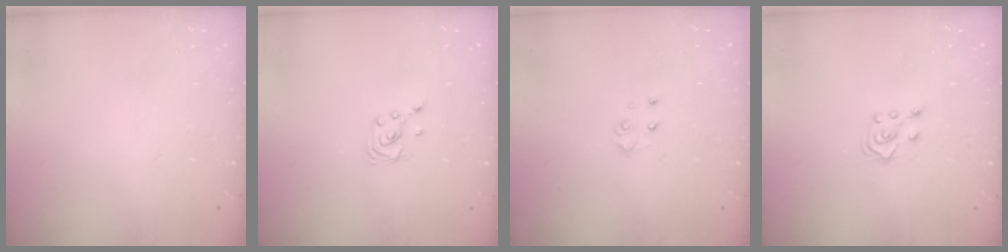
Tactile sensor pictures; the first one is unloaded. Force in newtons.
{"total": 2.3, "press": 2.3, "slide": 0.2}
{"total": 3.9, "press": 3.9, "slide": 0.3}
{"total": 4.1, "press": 4.1, "slide": 0.7}